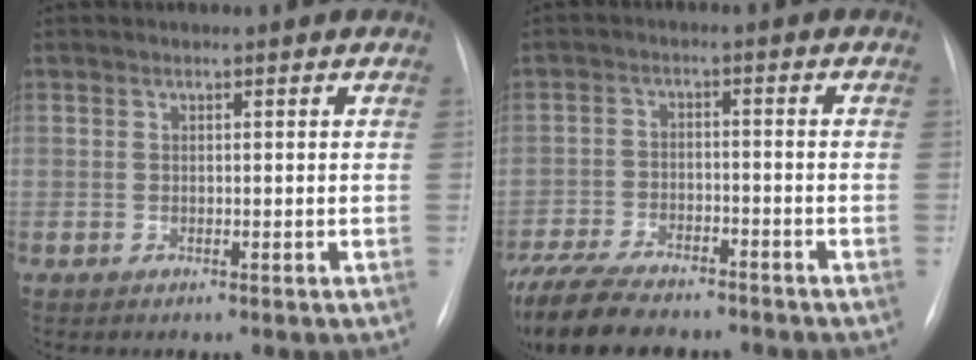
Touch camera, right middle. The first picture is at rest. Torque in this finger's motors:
{"motor_torque": [1.08, -1.06, 0.20, 0.08]}